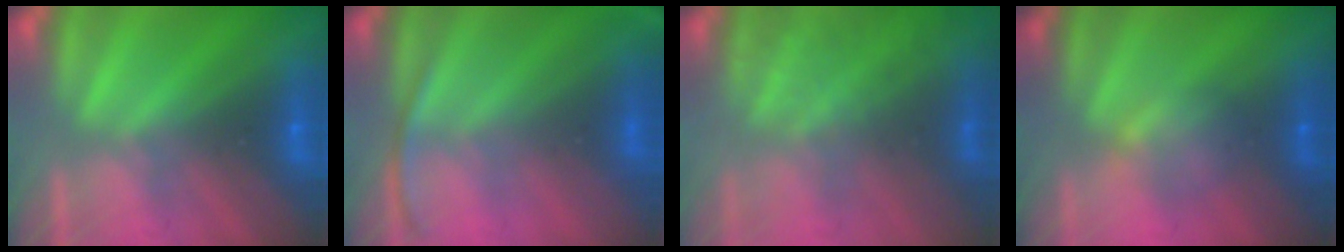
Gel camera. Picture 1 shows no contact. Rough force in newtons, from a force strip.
{"total": 2.5}
{"total": 7.3}
{"total": 2.1}